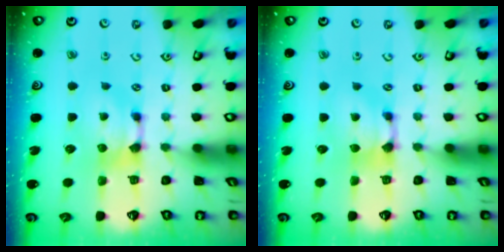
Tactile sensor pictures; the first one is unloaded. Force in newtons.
{"total": 0.6, "press": 0.3, "slide": 0.5}